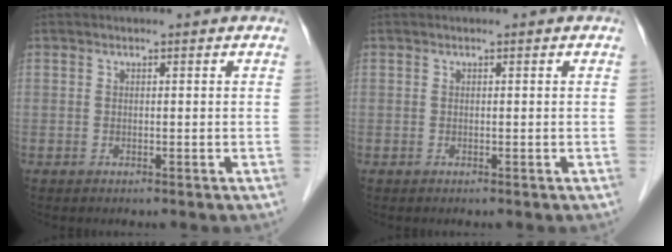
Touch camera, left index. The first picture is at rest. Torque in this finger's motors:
{"motor_torque": [0.00, 0.00, 0.02, 0.00]}